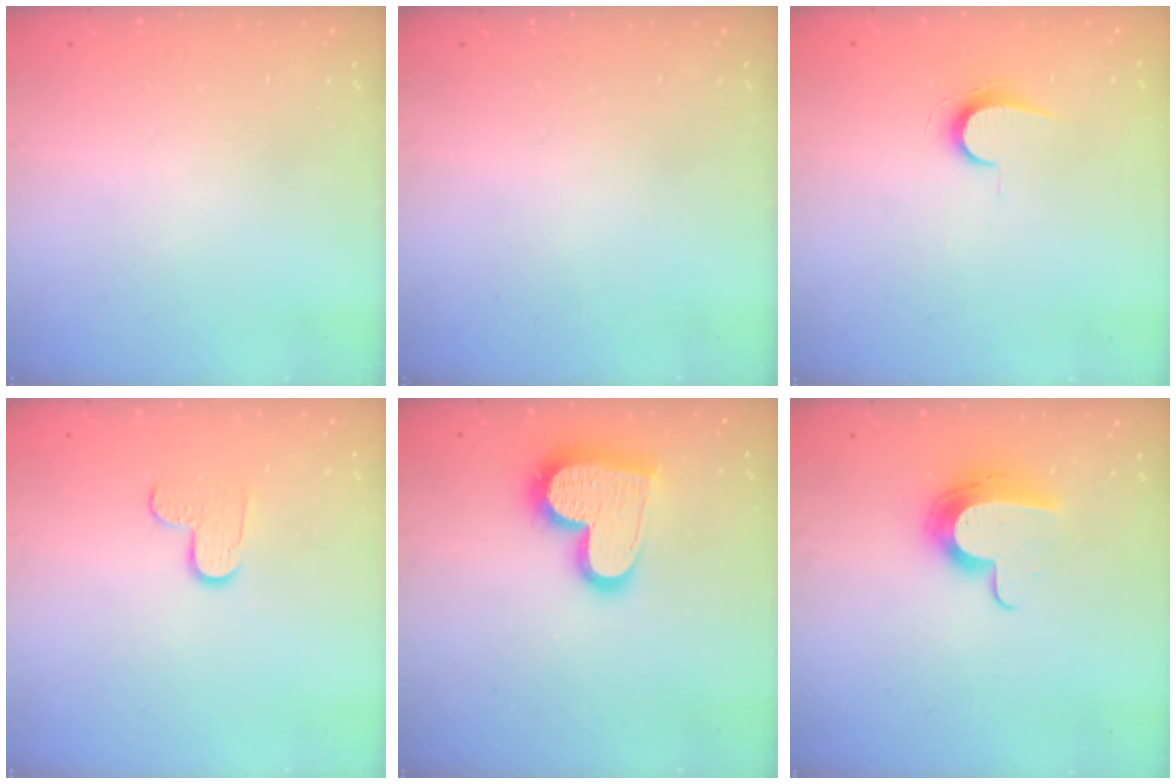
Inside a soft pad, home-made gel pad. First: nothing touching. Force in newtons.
{"total": 0.0}
{"total": 5.9, "press": 5.9, "slide": 0.6}
{"total": 5.6, "press": 5.5, "slide": 0.4}
{"total": 18.2, "press": 18.1, "slide": 1.3}
{"total": 12.1, "press": 12.1, "slide": 0.6}